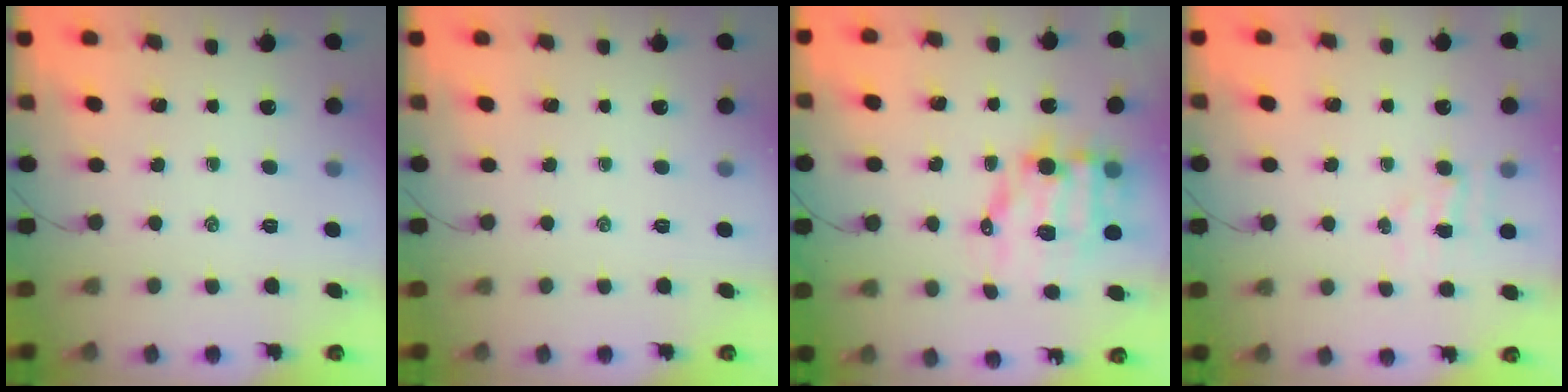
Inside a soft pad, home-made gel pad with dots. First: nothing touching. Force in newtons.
{"total": 0.0}
{"total": 9.8, "press": 9.5, "slide": 2.5}
{"total": 3.4, "press": 3.2, "slide": 1.0}